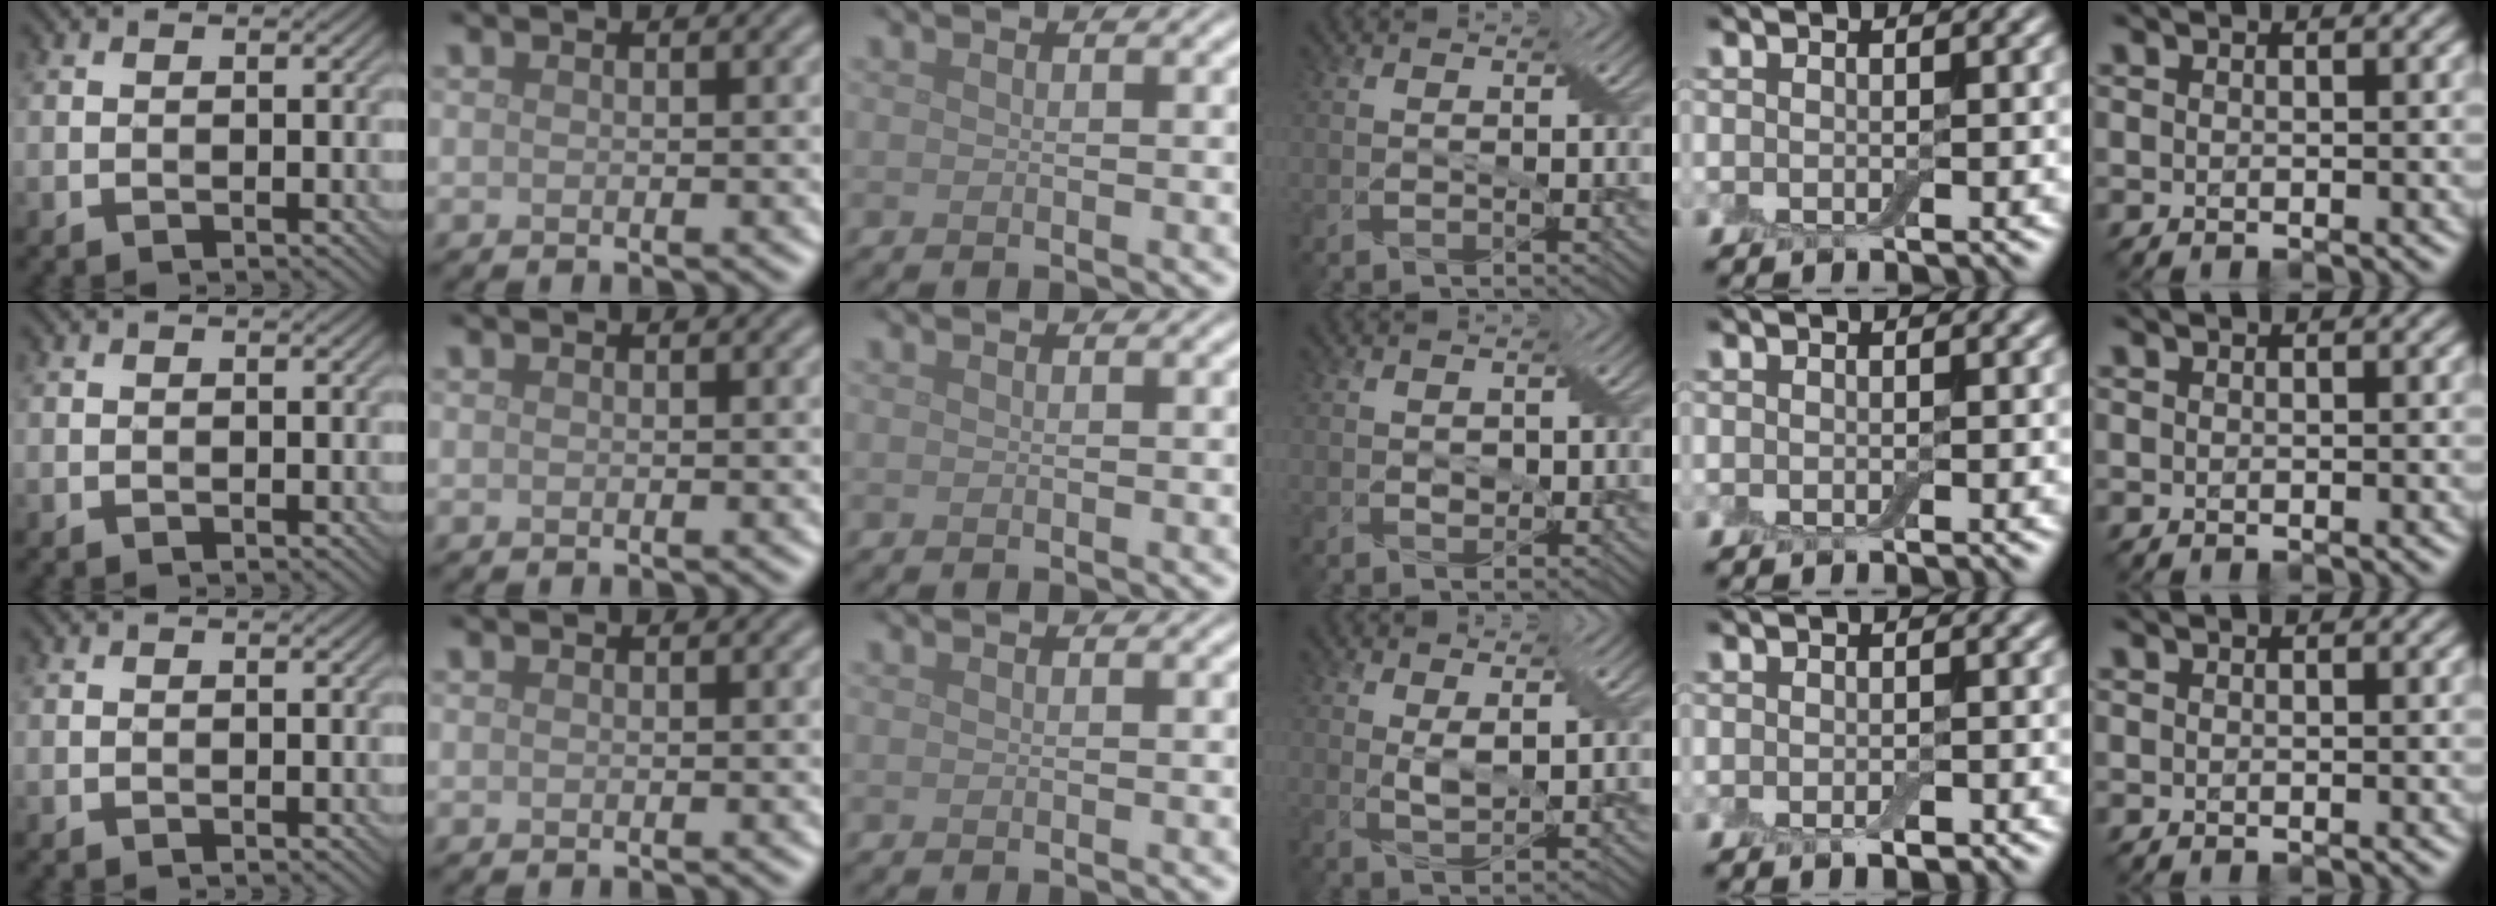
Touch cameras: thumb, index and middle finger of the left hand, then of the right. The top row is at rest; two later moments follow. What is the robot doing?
{"motion": "fold", "object": "bandage"}